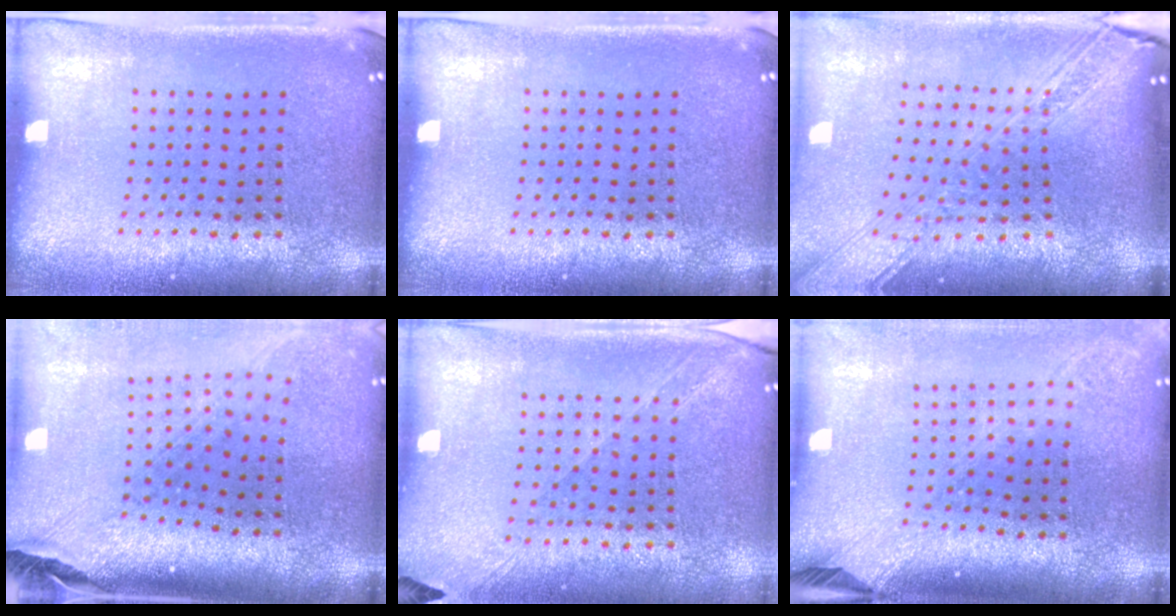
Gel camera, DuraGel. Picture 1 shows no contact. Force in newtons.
{"total": 0.0}
{"total": 3.3, "press": 2.5, "slide": 2.1}
{"total": 2.4, "press": 1.8, "slide": 1.6}
{"total": 1.4, "press": 1.2, "slide": 0.8}
{"total": 2.3, "press": 1.7, "slide": 1.5}